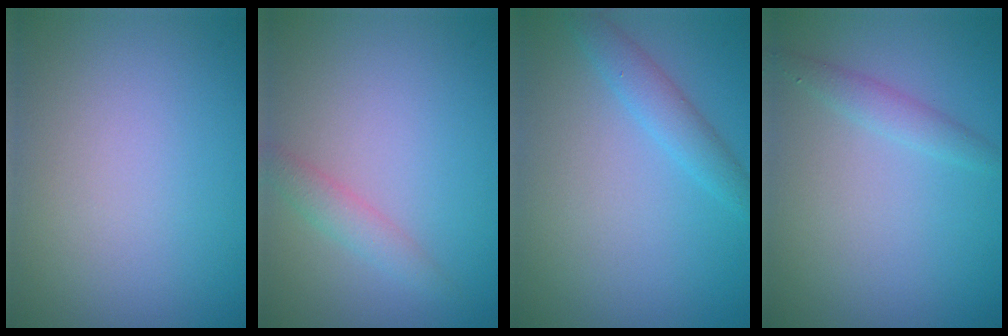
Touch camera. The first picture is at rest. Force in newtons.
{"total": 1.7, "press": 1.7, "slide": 0.1}
{"total": 2.3, "press": 2.3, "slide": 0.1}
{"total": 1.5, "press": 1.5, "slide": 0.1}